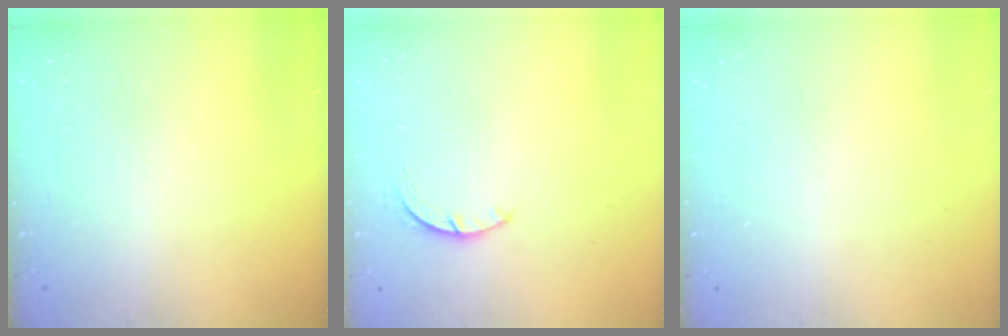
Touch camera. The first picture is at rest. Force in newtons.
{"total": 2.4, "press": 2.4, "slide": 0.3}
{"total": 0.0}